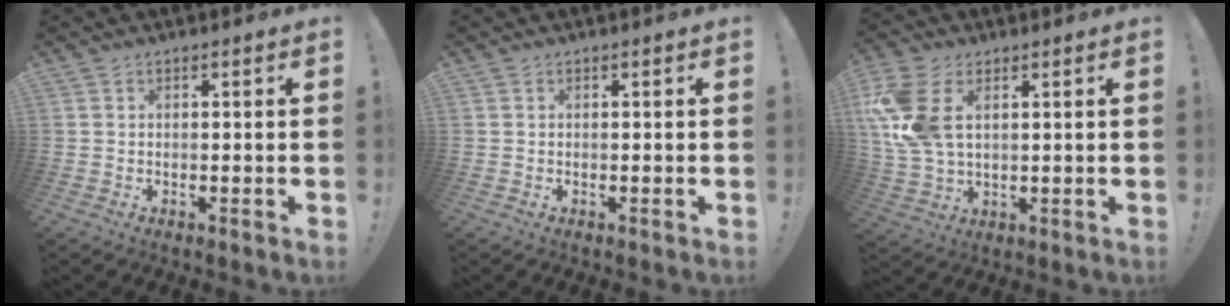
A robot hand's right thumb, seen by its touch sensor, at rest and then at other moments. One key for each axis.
{"total": 0.0}
{"total": 13.9, "fx": 4.2, "fy": 8.6, "fz": 10.1, "tx": -0.208, "ty": -0.011, "tz": 0.080}